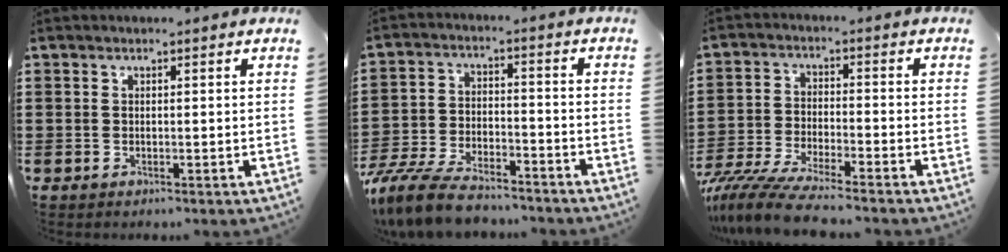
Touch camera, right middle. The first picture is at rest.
{"total": 8.2, "force": [-7.4, 2.0, 2.9], "torque": [-0.071, 0.013, -0.146]}
{"total": 7.3, "force": [-6.7, 0.1, 2.9], "torque": [-0.073, -0.011, -0.135]}